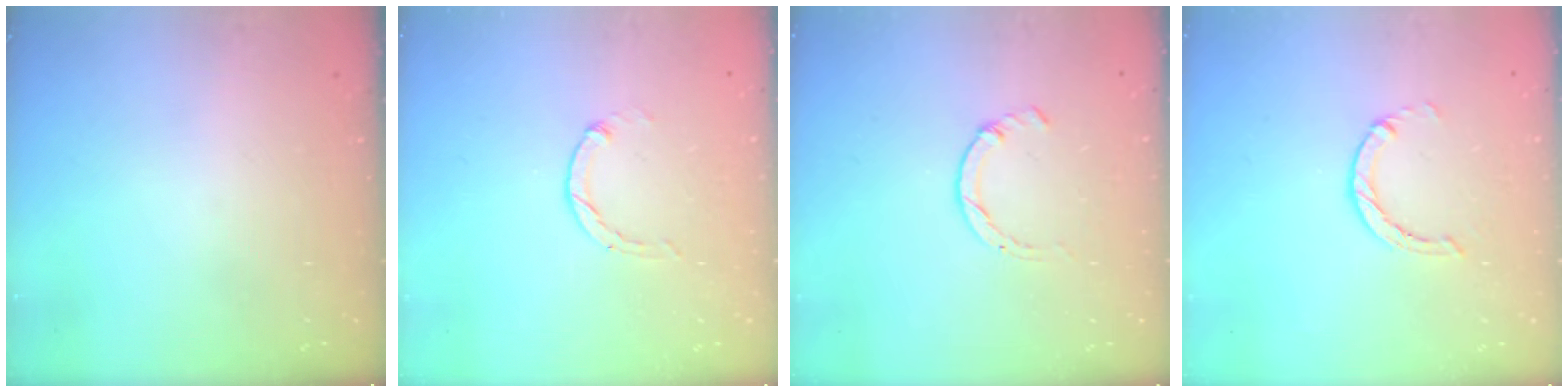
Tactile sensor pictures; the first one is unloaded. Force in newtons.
{"total": 0.8, "press": 0.7, "slide": 0.2}
{"total": 1.7, "press": 1.7, "slide": 0.3}
{"total": 1.2, "press": 1.2, "slide": 0.2}